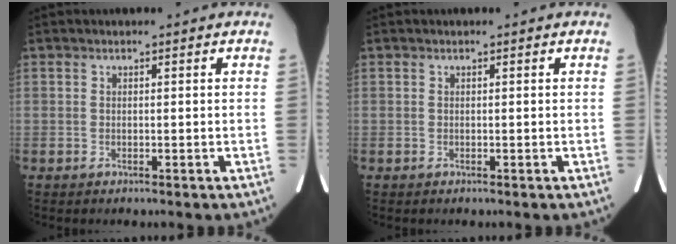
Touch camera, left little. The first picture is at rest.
{"total": 0.0}